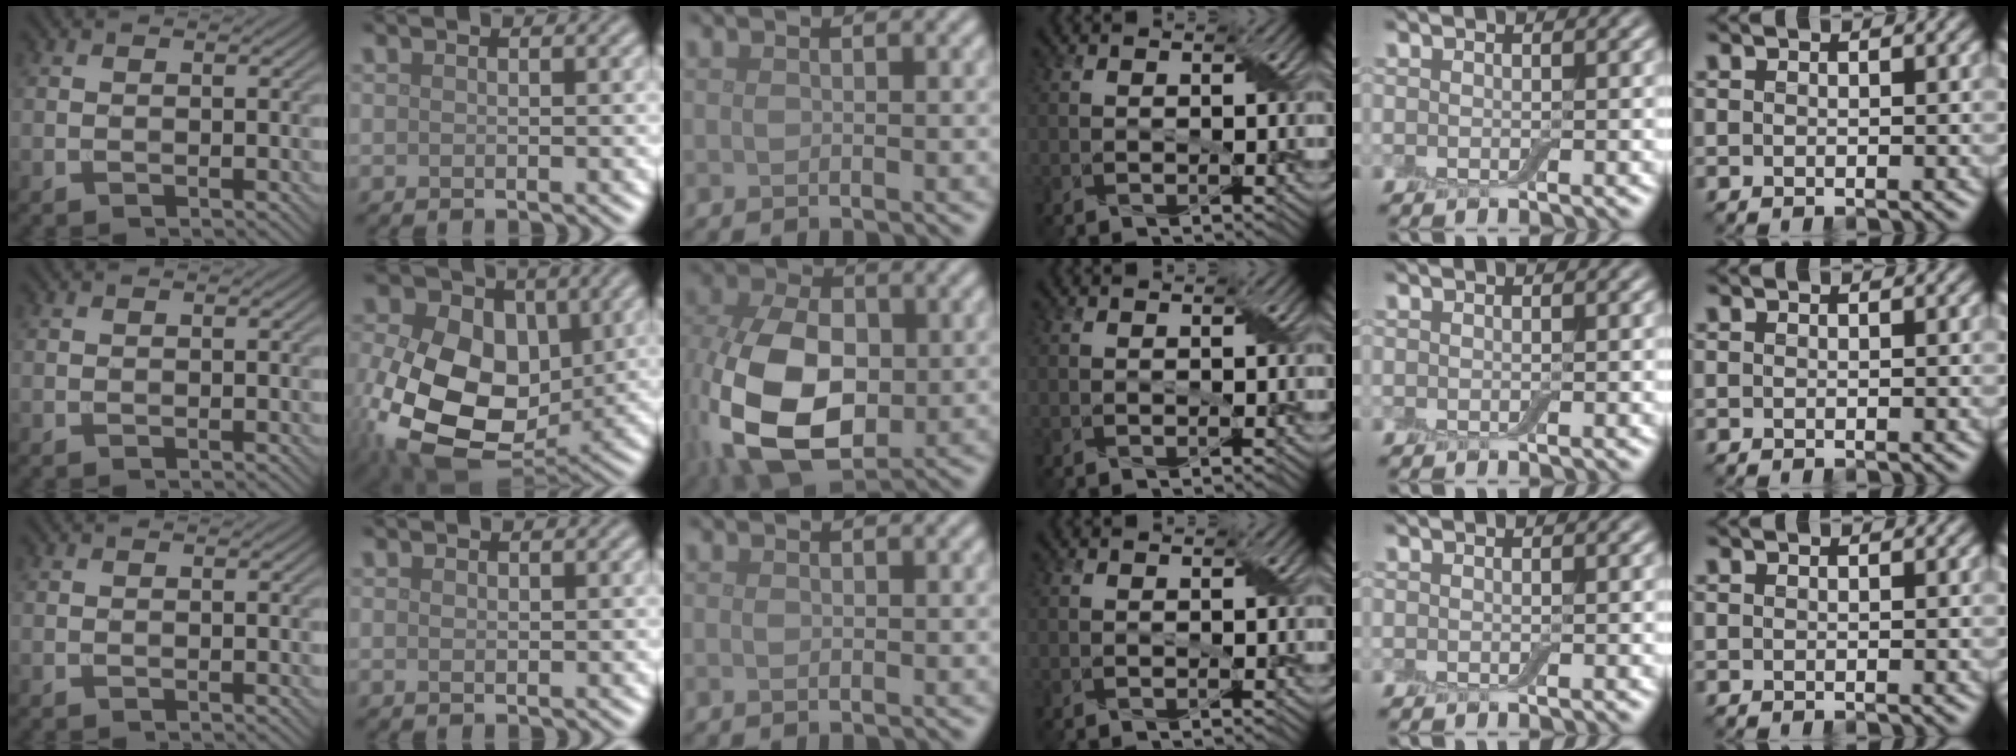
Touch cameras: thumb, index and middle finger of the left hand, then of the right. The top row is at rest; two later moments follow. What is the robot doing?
{"motion": "fold", "object": "aluminum foil"}